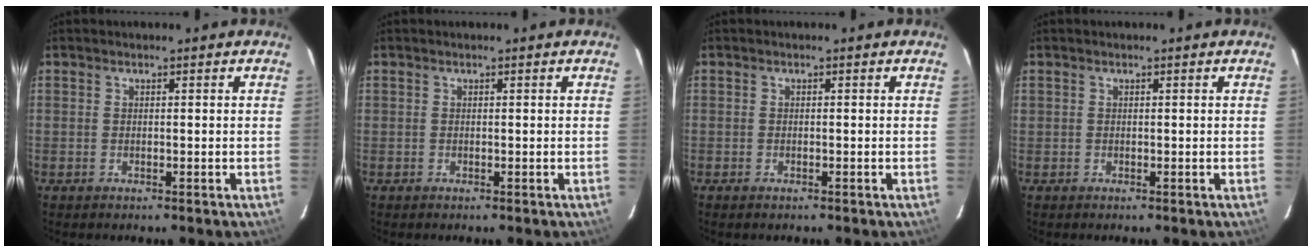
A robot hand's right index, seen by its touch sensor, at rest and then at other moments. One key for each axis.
{"total": 0.0}
{"total": 0.5, "fx": -0.5, "fy": 0.2, "fz": 0.1, "tx": -0.003, "ty": -0.003, "tz": -0.010}
{"total": 0.0}